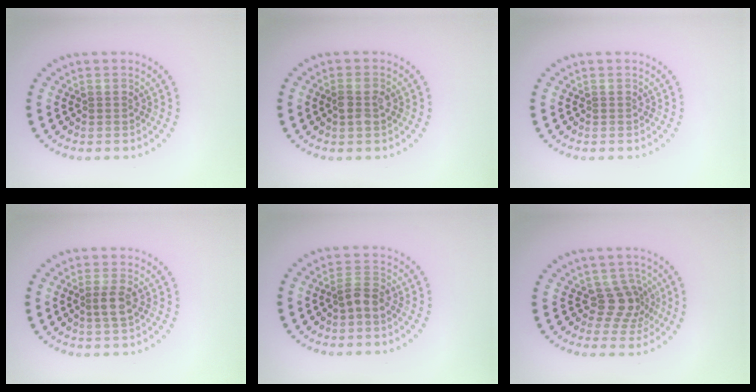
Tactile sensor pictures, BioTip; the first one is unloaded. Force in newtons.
{"total": 2.0, "press": 2.0, "slide": 0.3}
{"total": 0.0}
{"total": 1.9, "press": 1.6, "slide": 0.9}
{"total": 1.7, "press": 1.4, "slide": 1.0}
{"total": 2.8, "press": 2.1, "slide": 1.9}